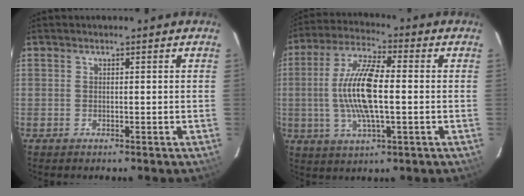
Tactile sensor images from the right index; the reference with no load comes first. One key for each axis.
{"total": 13.3, "fx": -0.5, "fy": 3.7, "fz": 12.7, "tx": -0.260, "ty": 0.005, "tz": -0.013}